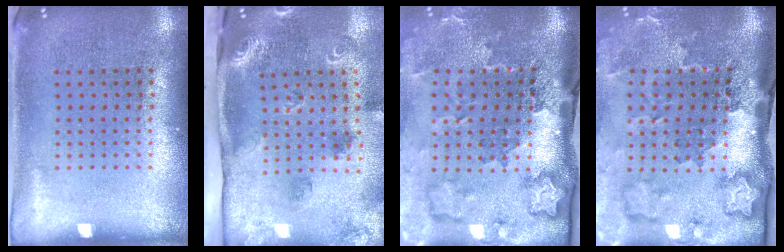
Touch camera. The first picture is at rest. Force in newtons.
{"total": 2.1, "press": 1.8, "slide": 1.1}
{"total": 3.5, "press": 2.2, "slide": 2.7}
{"total": 3.5, "press": 2.2, "slide": 2.7}